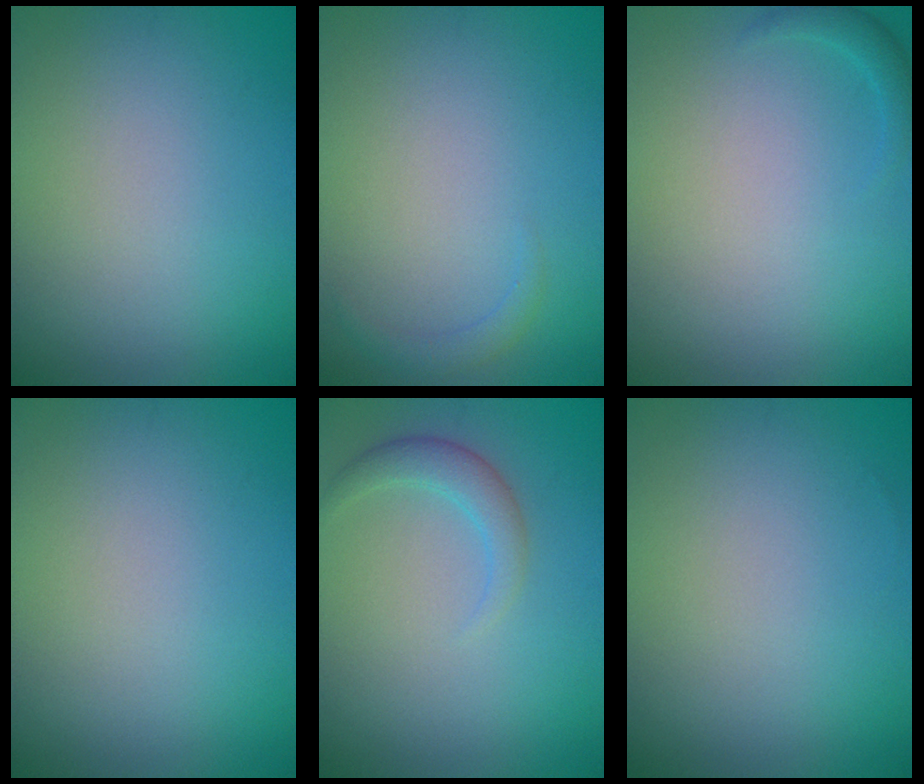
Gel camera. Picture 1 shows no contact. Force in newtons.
{"total": 1.1, "press": 1.1, "slide": 0.1}
{"total": 1.0, "press": 1.0, "slide": 0.1}
{"total": 0.0}
{"total": 2.0, "press": 2.0, "slide": 0.2}
{"total": 0.0}